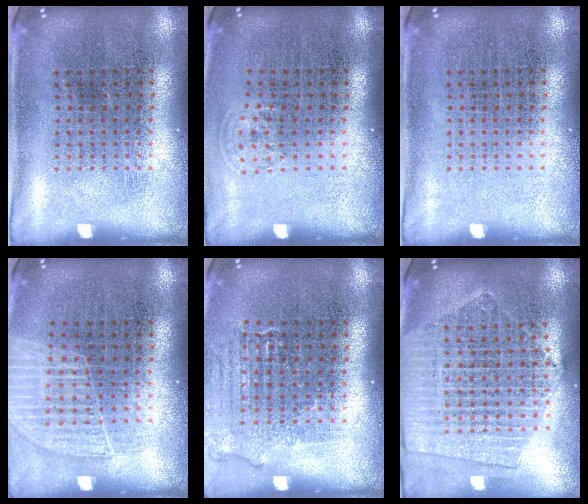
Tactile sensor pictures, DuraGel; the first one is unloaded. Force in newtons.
{"total": 0.8, "press": 0.6, "slide": 0.5}
{"total": 0.0}
{"total": 1.1, "press": 1.1, "slide": 0.1}
{"total": 1.0, "press": 1.0, "slide": 0.3}
{"total": 2.0, "press": 1.9, "slide": 0.8}